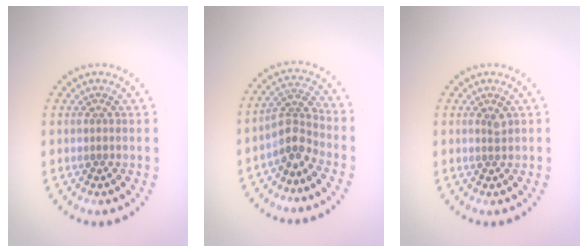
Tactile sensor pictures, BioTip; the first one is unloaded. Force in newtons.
{"total": 3.0, "press": 2.3, "slide": 1.9}
{"total": 0.7, "press": 0.4, "slide": 0.6}